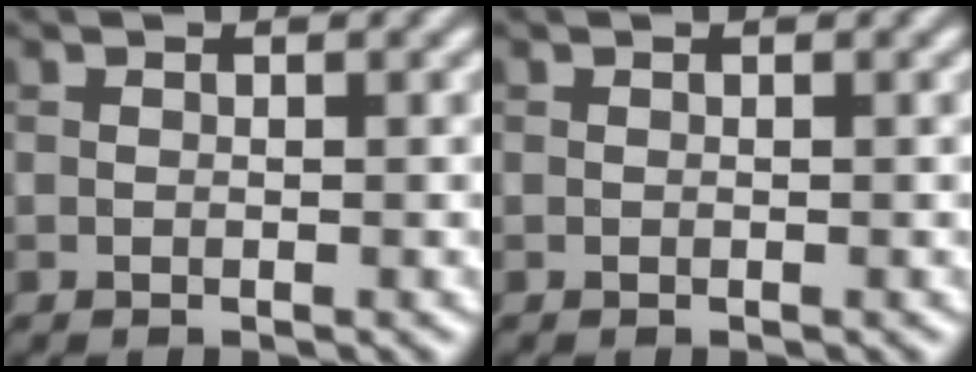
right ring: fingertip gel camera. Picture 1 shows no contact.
{"total": 0.0}